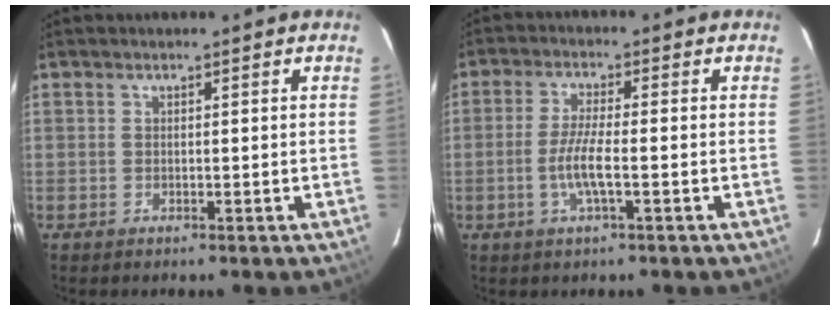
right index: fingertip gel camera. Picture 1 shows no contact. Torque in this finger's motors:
{"motor_torque": [0.55, -0.46, 0.42, 0.12]}